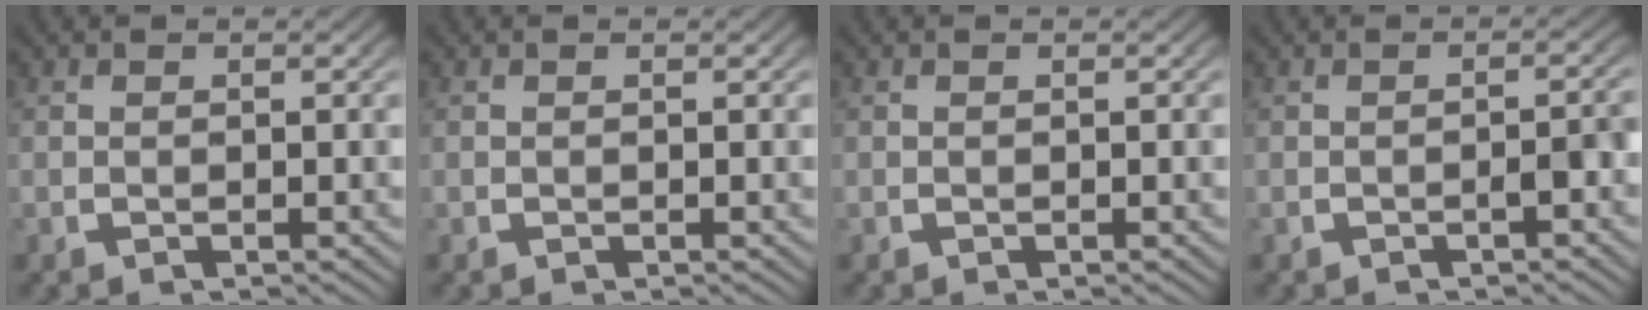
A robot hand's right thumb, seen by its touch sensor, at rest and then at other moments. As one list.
[{"total": 0.0}, {"total": 0.0}, {"total": 1.9, "force": [-0.9, 0.5, 1.6], "torque": [-0.015, 0.004, -0.014]}]